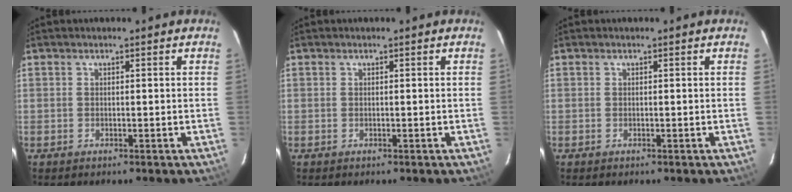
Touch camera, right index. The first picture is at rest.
{"total": 0.0}
{"total": 0.0}